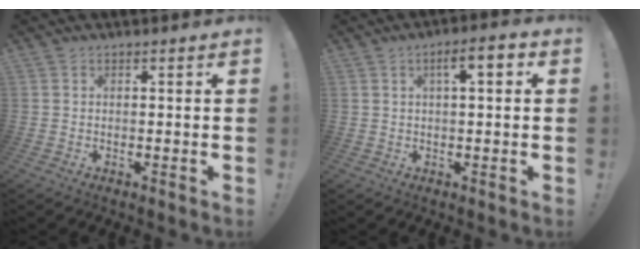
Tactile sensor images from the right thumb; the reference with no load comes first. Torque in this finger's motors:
{"motor_torque": [0.03, 0.13, 0.69, 0.15, 0.17]}